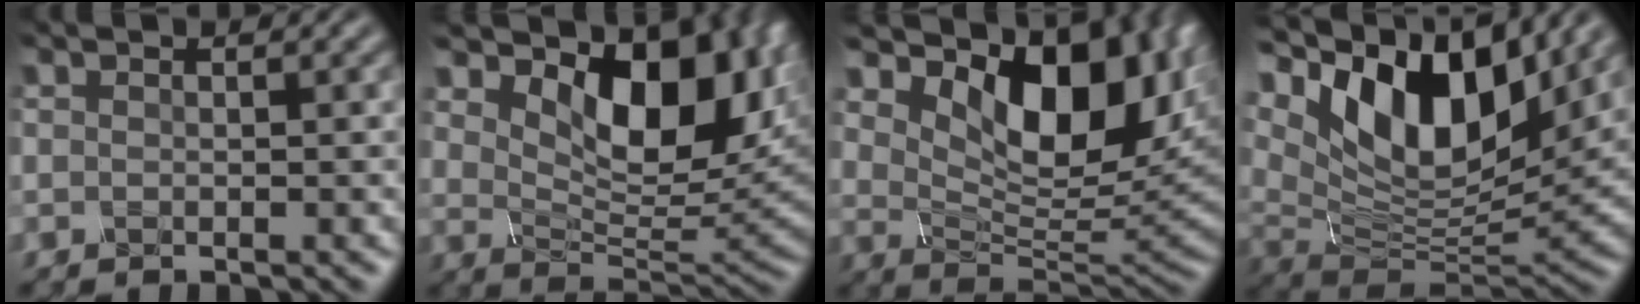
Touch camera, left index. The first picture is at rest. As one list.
[{"total": 11.4, "force": [4.0, 6.1, 8.7], "torque": [-0.125, -0.013, 0.070]}, {"total": 12.7, "force": [4.6, 6.9, 9.7], "torque": [-0.141, -0.009, 0.084]}, {"total": 13.7, "force": [5.6, 6.7, 10.6], "torque": [-0.186, 0.016, 0.090]}]